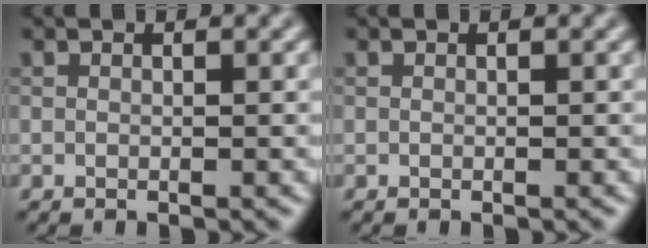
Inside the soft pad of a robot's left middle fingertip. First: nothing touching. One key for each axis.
{"total": 0.0}